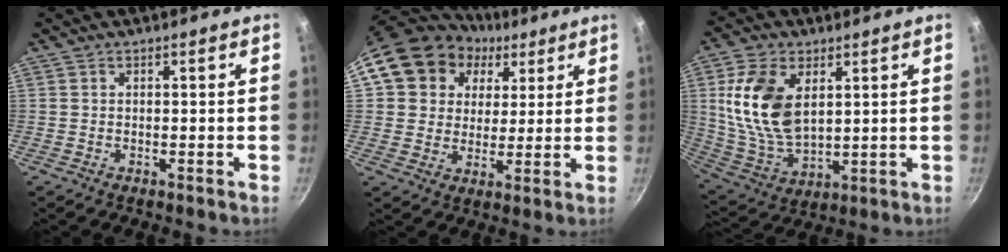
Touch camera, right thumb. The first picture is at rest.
{"total": 16.4, "force": [6.7, 13.5, 6.4], "torque": [-0.097, 0.012, 0.109]}
{"total": 15.8, "force": [4.1, 9.6, 11.9], "torque": [-0.215, -0.021, 0.091]}